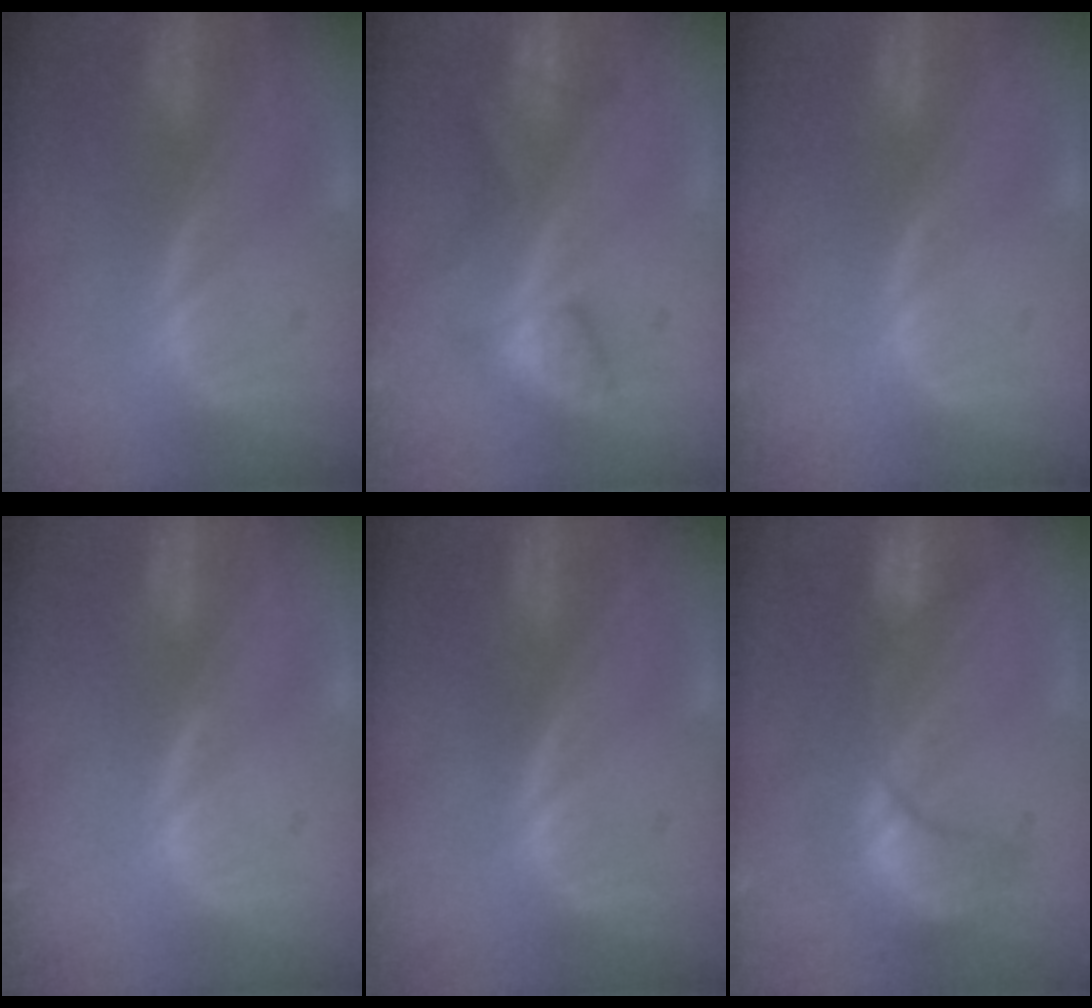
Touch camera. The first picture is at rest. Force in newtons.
{"total": 4.7, "press": 4.6, "slide": 1.2}
{"total": 0.0}
{"total": 0.0}
{"total": 0.0}
{"total": 8.1, "press": 8.0, "slide": 1.0}